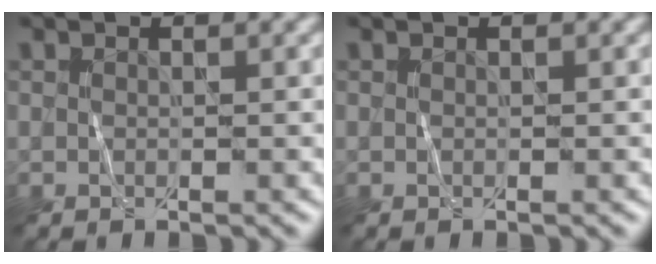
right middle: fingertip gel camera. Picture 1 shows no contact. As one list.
[{"total": 0.0}]